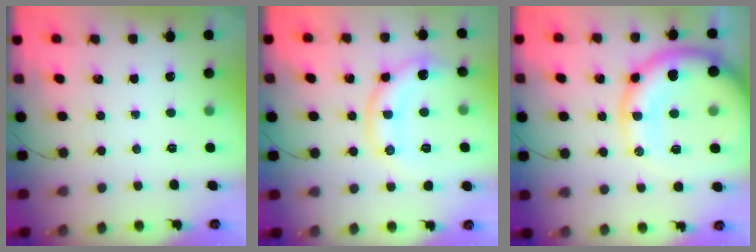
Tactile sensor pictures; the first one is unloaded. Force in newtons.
{"total": 12.3, "press": 12.3, "slide": 1.0}
{"total": 20.3, "press": 20.1, "slide": 3.0}